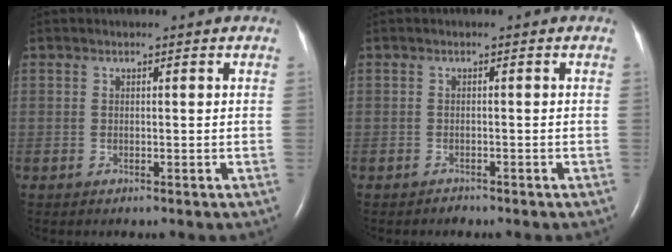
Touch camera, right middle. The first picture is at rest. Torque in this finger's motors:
{"motor_torque": [-0.05, 0.08, -0.05, 0.00]}